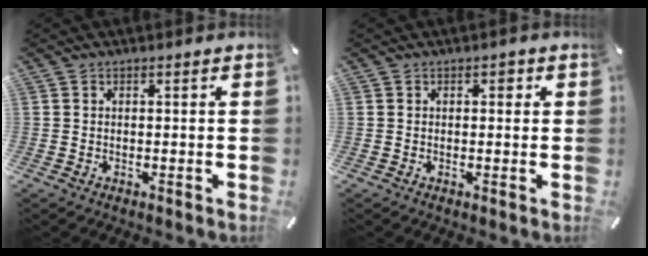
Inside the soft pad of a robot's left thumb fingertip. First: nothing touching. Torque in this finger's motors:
{"motor_torque": [0.02, 0.45, 0.08, -0.40, -0.01]}